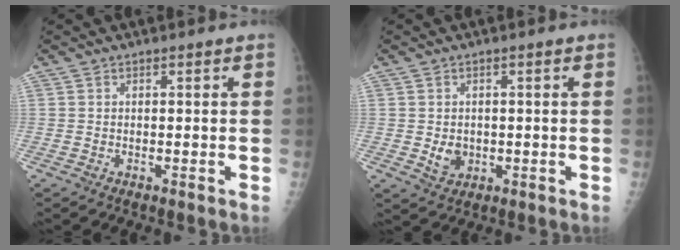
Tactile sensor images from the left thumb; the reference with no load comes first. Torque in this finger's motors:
{"motor_torque": [-0.17, 0.14, 0.08, 0.04, 0.00]}